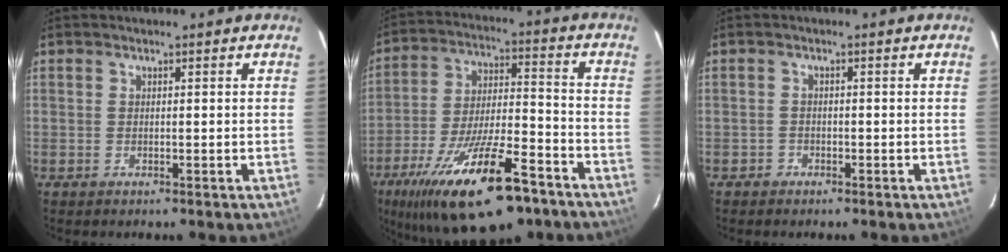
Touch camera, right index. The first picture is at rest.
{"total": 23.8, "force": [-15.5, 7.4, 16.3], "torque": [-0.300, -0.030, -0.245]}
{"total": 1.4, "force": [-1.0, 1.0, -0.1], "torque": [-0.003, 0.006, -0.016]}